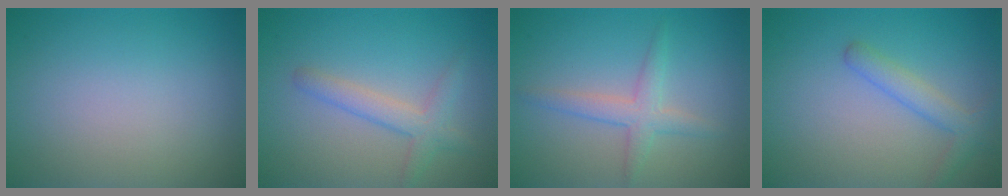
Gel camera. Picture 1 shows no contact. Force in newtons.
{"total": 2.7, "press": 2.6, "slide": 0.1}
{"total": 2.5, "press": 2.5, "slide": 0.0}
{"total": 2.4, "press": 2.4, "slide": 0.1}